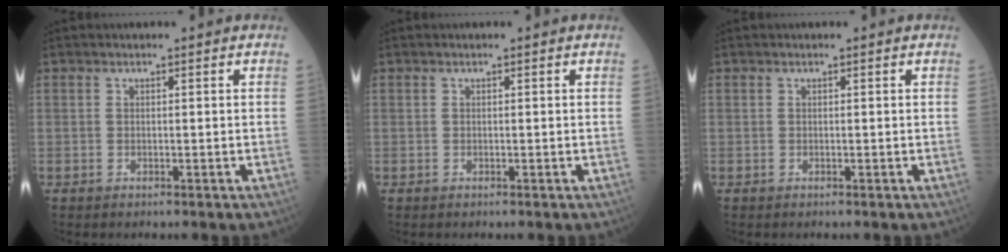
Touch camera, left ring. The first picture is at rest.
{"total": 0.0}
{"total": 0.0}